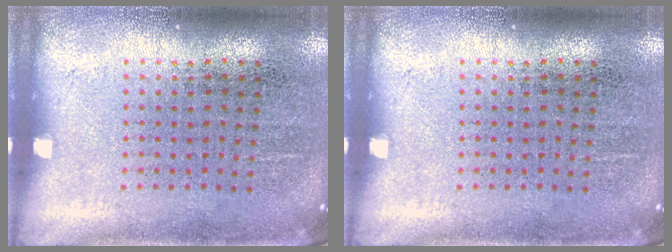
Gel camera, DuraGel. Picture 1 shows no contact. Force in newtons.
{"total": 0.0}